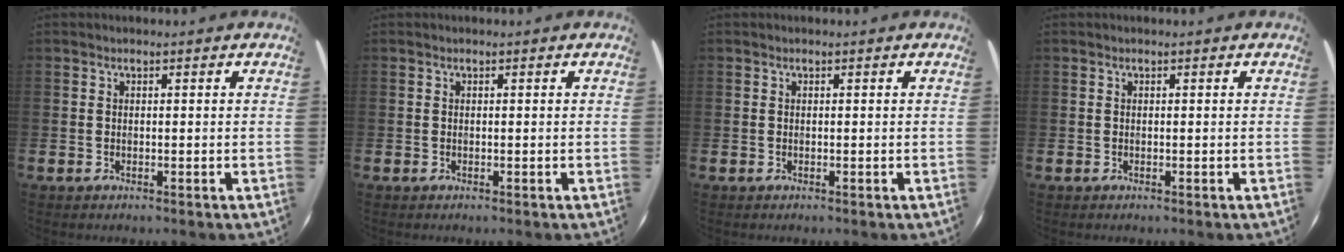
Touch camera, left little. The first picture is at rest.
{"total": 0.0}
{"total": 0.0}
{"total": 0.0}